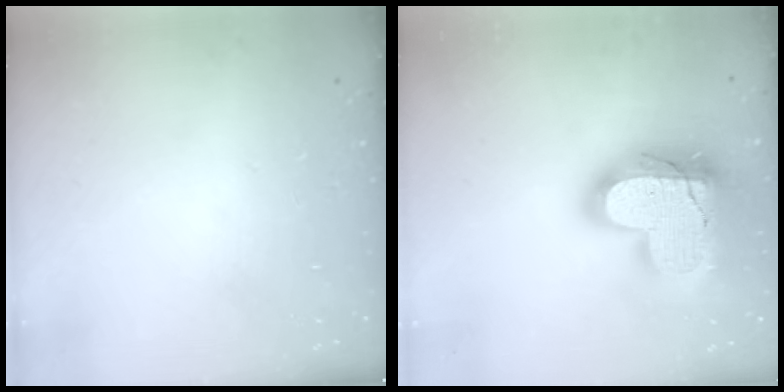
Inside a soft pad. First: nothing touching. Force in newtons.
{"total": 27.3, "press": 27.2, "slide": 2.0}